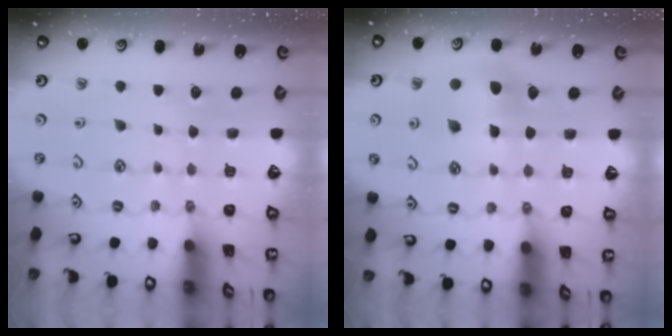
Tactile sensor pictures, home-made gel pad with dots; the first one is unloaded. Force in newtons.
{"total": 6.1, "press": 6.1, "slide": 0.6}